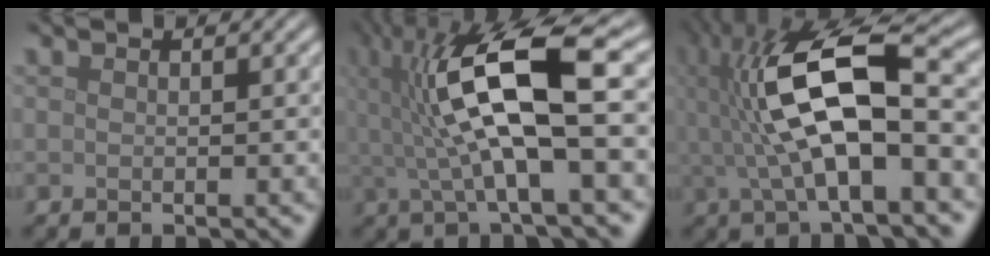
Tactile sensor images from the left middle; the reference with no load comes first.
{"total": 11.5, "force": [1.5, 3.3, 10.9], "torque": [-0.200, 0.009, 0.025]}
{"total": 11.7, "force": [0.8, 4.1, 11.0], "torque": [-0.203, 0.013, 0.009]}